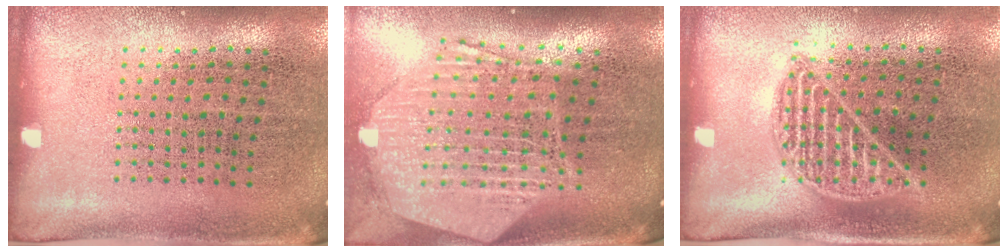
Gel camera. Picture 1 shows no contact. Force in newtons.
{"total": 3.0, "press": 2.4, "slide": 1.8}
{"total": 1.0, "press": 0.9, "slide": 0.3}